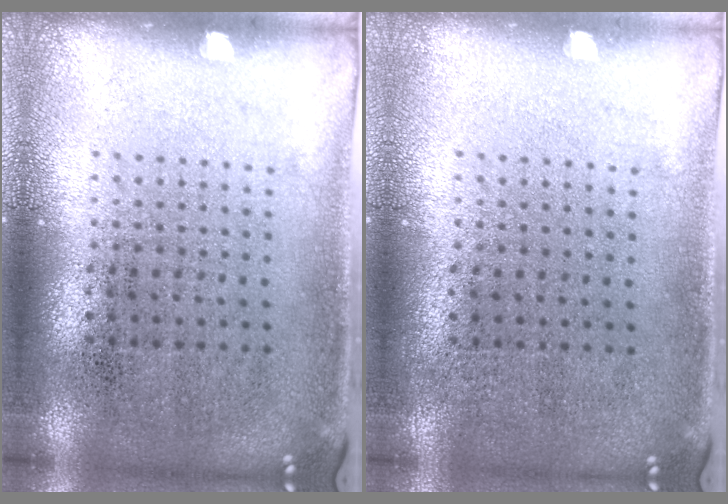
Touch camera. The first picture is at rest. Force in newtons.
{"total": 0.0}